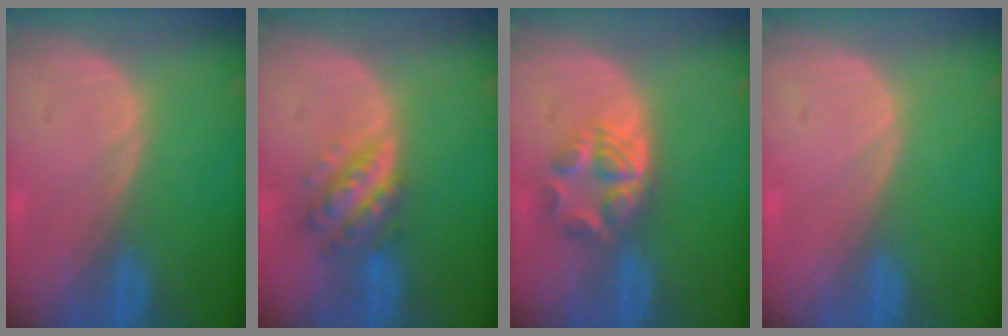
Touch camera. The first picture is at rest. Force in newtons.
{"total": 6.0, "press": 5.5, "slide": 2.5}
{"total": 6.0, "press": 5.0, "slide": 3.3}
{"total": 0.0}